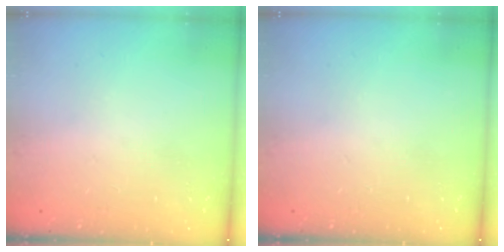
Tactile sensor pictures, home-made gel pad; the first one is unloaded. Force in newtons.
{"total": 0.0}